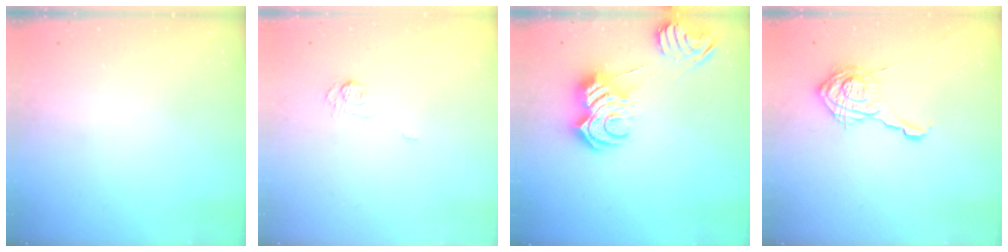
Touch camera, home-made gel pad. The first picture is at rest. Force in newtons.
{"total": 5.8, "press": 5.7, "slide": 1.4}
{"total": 12.4, "press": 12.3, "slide": 1.3}
{"total": 14.5, "press": 14.5, "slide": 0.4}